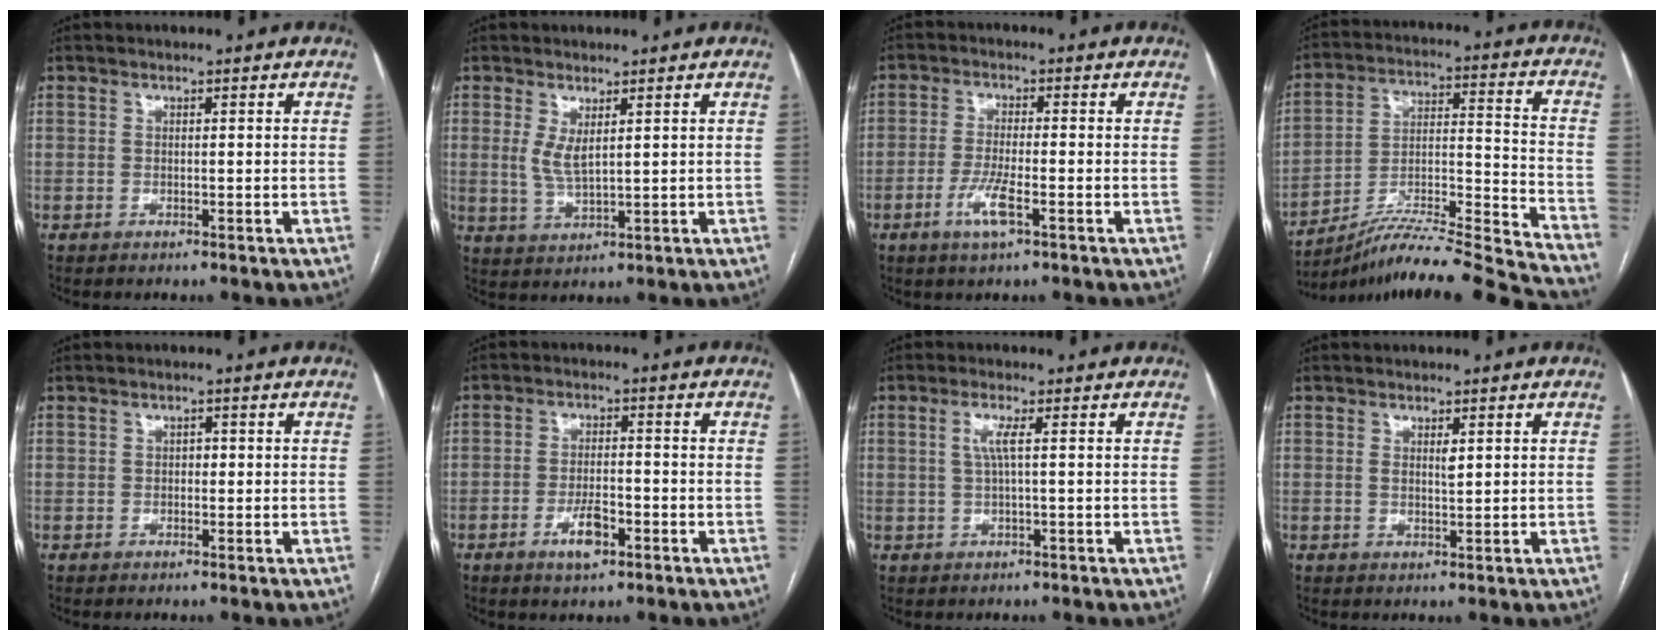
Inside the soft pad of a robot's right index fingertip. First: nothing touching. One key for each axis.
{"total": 3.5, "fx": 1.3, "fy": 0.9, "fz": 3.2, "tx": -0.070, "ty": -0.006, "tz": 0.035}
{"total": 5.0, "fx": -2.3, "fy": 0.6, "fz": 4.4, "tx": -0.091, "ty": -0.007, "tz": -0.044}
{"total": 24.2, "fx": -22.2, "fy": -2.0, "fz": 9.2, "tx": -0.122, "ty": -0.007, "tz": -0.347}
{"total": 0.9, "fx": -0.1, "fy": 0.7, "fz": 0.6, "tx": -0.007, "ty": 0.005, "tz": -0.005}
{"total": 4.9, "fx": -2.4, "fy": 1.6, "fz": 3.9, "tx": -0.074, "ty": 0.000, "tz": -0.038}
{"total": 2.5, "fx": 0.5, "fy": -0.1, "fz": 2.4, "tx": -0.054, "ty": 0.005, "tz": 0.009}
{"total": 1.5, "fx": 0.6, "fy": 0.3, "fz": 1.3, "tx": -0.024, "ty": -0.004, "tz": 0.011}